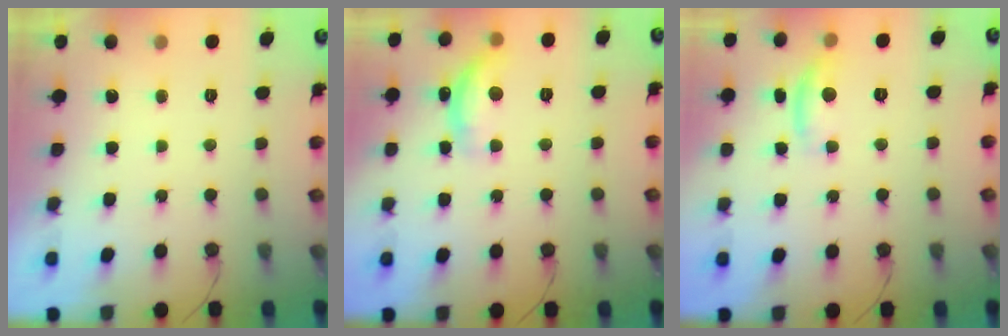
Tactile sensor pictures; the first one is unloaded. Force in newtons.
{"total": 12.0, "press": 11.9, "slide": 0.8}
{"total": 8.6, "press": 8.6, "slide": 0.4}